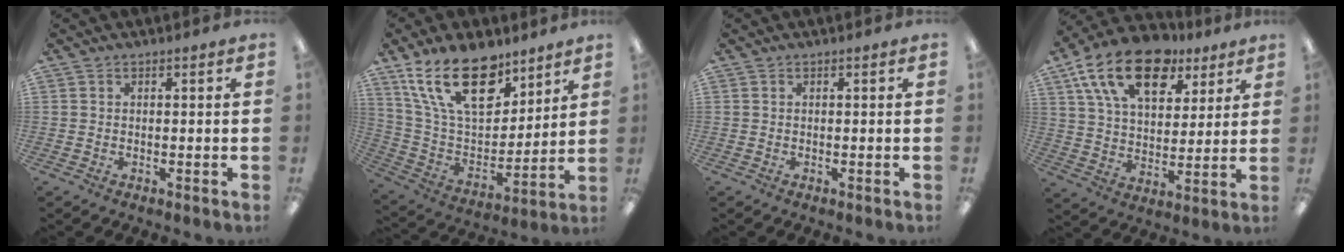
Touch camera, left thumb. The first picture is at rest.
{"total": 21.7, "force": [13.4, 11.0, 13.0], "torque": [-0.248, -0.062, 0.238]}
{"total": 0.0}
{"total": 19.6, "force": [11.7, 10.7, 11.5], "torque": [-0.202, -0.046, 0.210]}